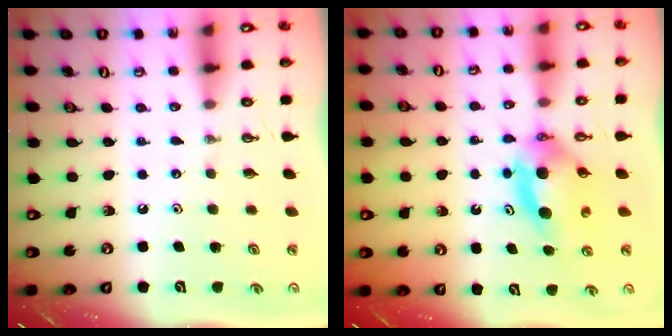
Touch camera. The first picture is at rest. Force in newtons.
{"total": 5.5, "press": 5.1, "slide": 1.9}